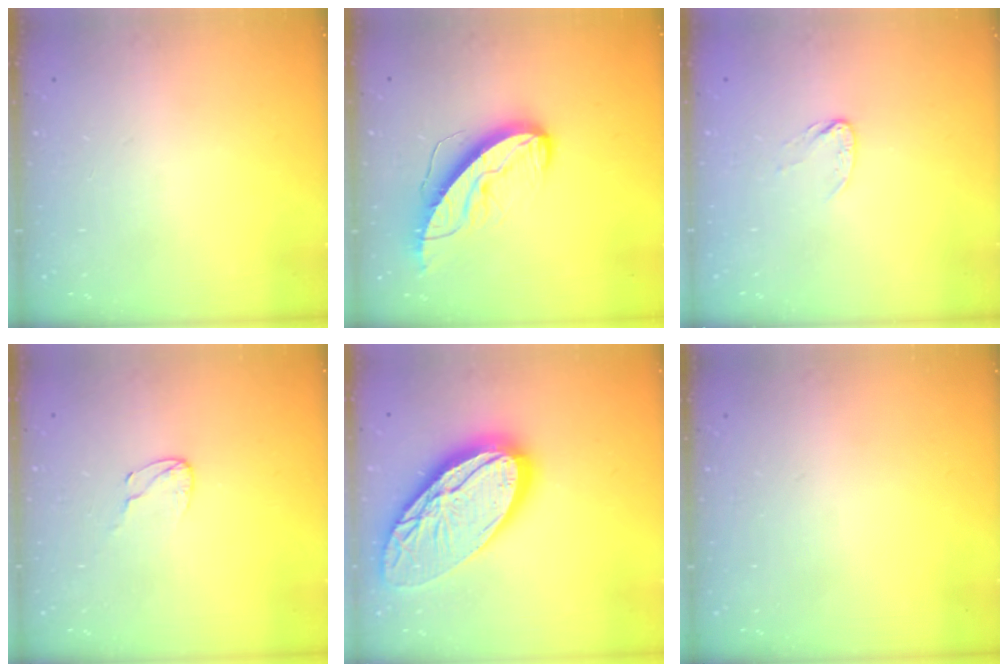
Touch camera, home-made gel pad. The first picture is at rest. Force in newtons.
{"total": 11.3, "press": 11.2, "slide": 0.8}
{"total": 3.4, "press": 3.4, "slide": 0.3}
{"total": 2.7, "press": 2.7, "slide": 0.2}
{"total": 26.8, "press": 26.6, "slide": 2.8}
{"total": 0.0}